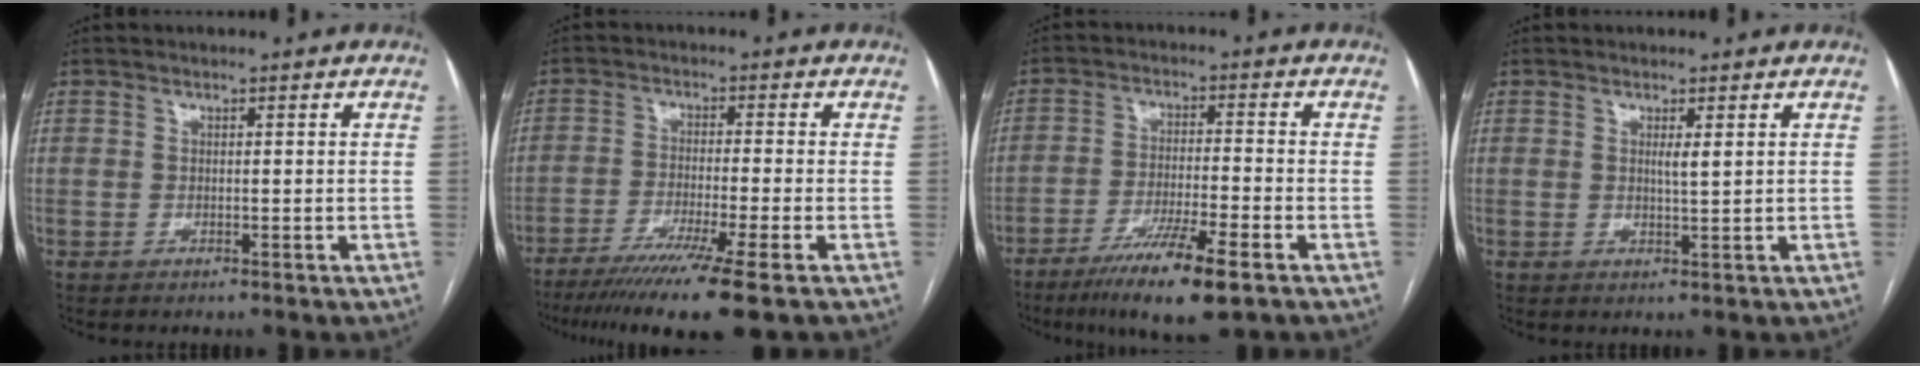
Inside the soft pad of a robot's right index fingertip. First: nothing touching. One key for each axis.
{"total": 12.3, "fx": -8.7, "fy": -1.6, "fz": 8.6, "tx": -0.137, "ty": -0.037, "tz": -0.136}
{"total": 11.0, "fx": -6.8, "fy": 0.5, "fz": 8.7, "tx": -0.153, "ty": -0.030, "tz": -0.114}
{"total": 1.5, "fx": 0.6, "fy": -0.1, "fz": 1.4, "tx": -0.027, "ty": -0.004, "tz": 0.010}